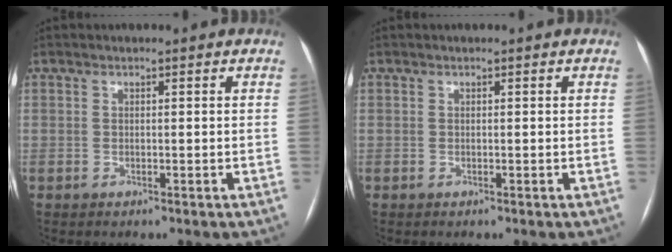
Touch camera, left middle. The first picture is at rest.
{"total": 0.0}